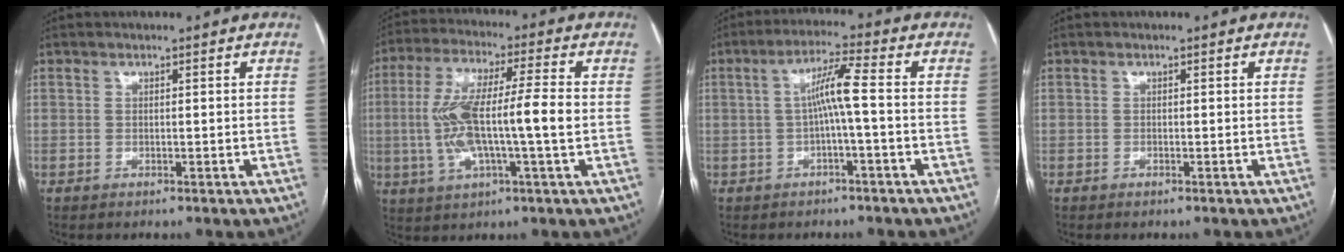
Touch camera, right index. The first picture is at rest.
{"total": 13.3, "force": [-0.7, 1.5, 13.2], "torque": [-0.263, 0.017, -0.014]}
{"total": 5.7, "force": [-0.3, -0.2, 5.7], "torque": [-0.103, 0.021, -0.004]}
{"total": 0.0}